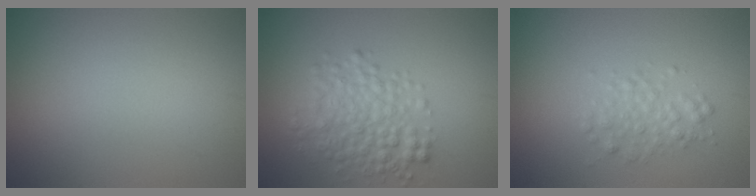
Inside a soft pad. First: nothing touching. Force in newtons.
{"total": 4.6, "press": 4.6, "slide": 0.0}
{"total": 2.0, "press": 2.0, "slide": 0.0}